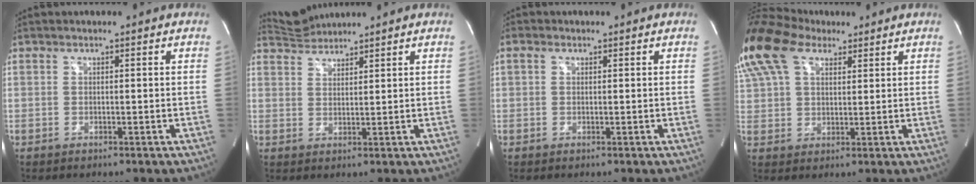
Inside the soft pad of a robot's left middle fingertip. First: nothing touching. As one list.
[{"total": 3.7, "force": [3.7, -0.2, -0.7], "torque": [0.003, 0.009, 0.077]}, {"total": 0.7, "force": [-0.5, -0.5, -0.3], "torque": [-0.009, 0.008, 0.002]}, {"total": 18.1, "force": [11.0, 10.0, 10.2], "torque": [-0.293, 0.069, 0.214]}]